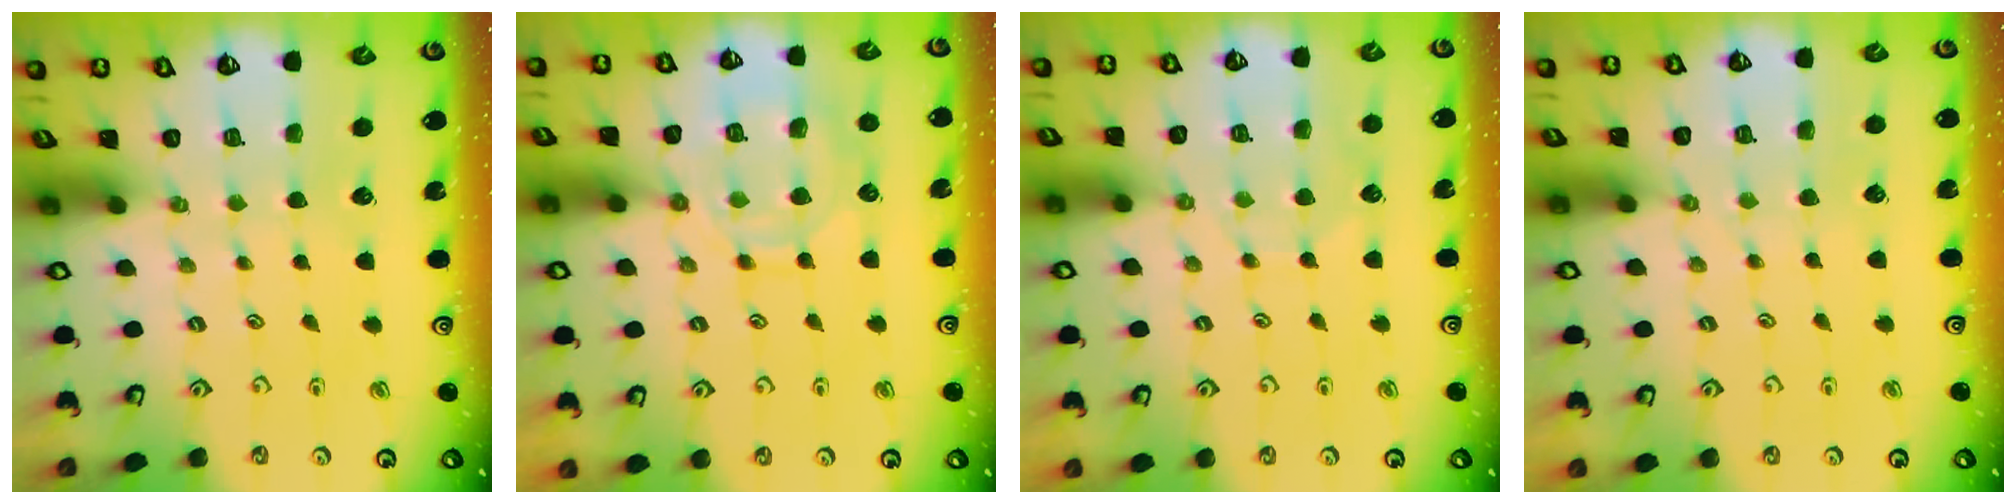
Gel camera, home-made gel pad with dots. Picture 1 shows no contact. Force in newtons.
{"total": 13.6, "press": 13.5, "slide": 1.2}
{"total": 6.0, "press": 6.0, "slide": 0.6}
{"total": 2.7, "press": 2.7, "slide": 0.5}